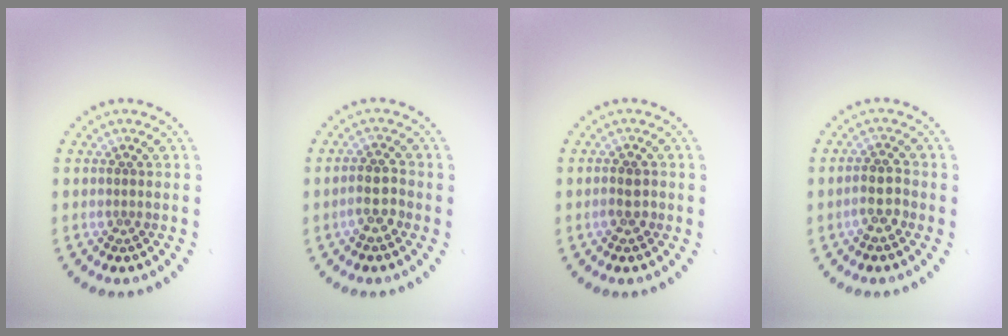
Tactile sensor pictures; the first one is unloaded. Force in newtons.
{"total": 2.1, "press": 1.9, "slide": 0.9}
{"total": 1.5, "press": 1.4, "slide": 0.5}
{"total": 2.1, "press": 1.9, "slide": 0.9}